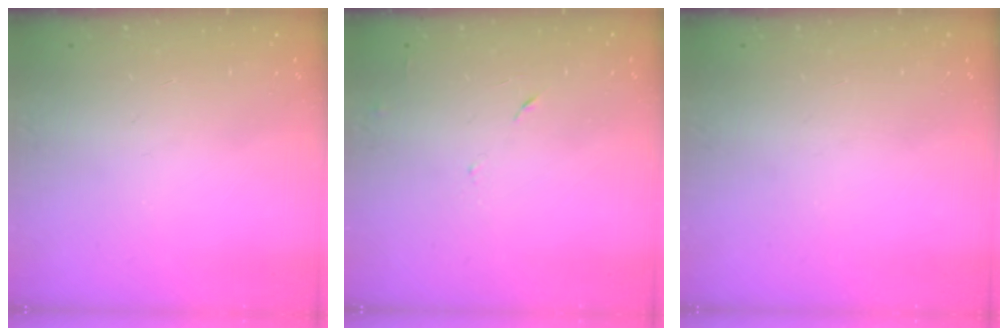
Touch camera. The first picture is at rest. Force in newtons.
{"total": 3.9, "press": 3.8, "slide": 0.9}
{"total": 0.0}